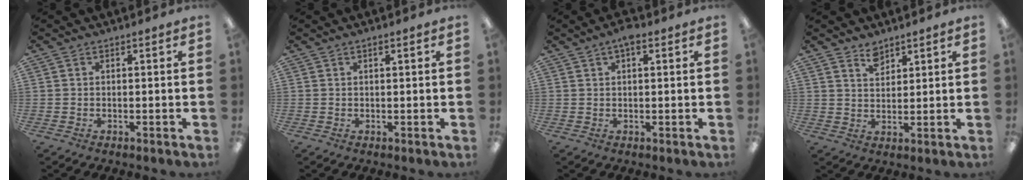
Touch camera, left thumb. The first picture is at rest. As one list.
[{"total": 0.9, "force": [0.5, 0.1, 0.8], "torque": [-0.015, 0.000, 0.009]}, {"total": 2.9, "force": [1.7, 0.9, 2.2], "torque": [-0.038, 0.002, 0.028]}, {"total": 4.1, "force": [3.5, 1.8, 1.1], "torque": [-0.020, -0.016, 0.066]}]